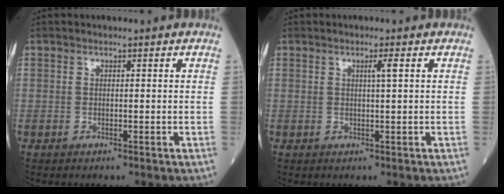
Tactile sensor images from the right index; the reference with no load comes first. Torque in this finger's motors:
{"motor_torque": [0.22, 0.06, 0.14, 0.04]}